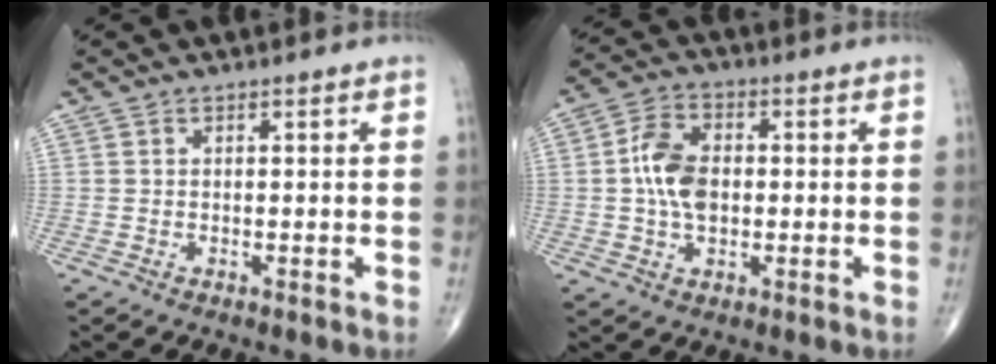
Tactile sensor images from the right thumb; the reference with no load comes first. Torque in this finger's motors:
{"motor_torque": [1.22, 1.15, 0.89, -0.14, 0.09]}